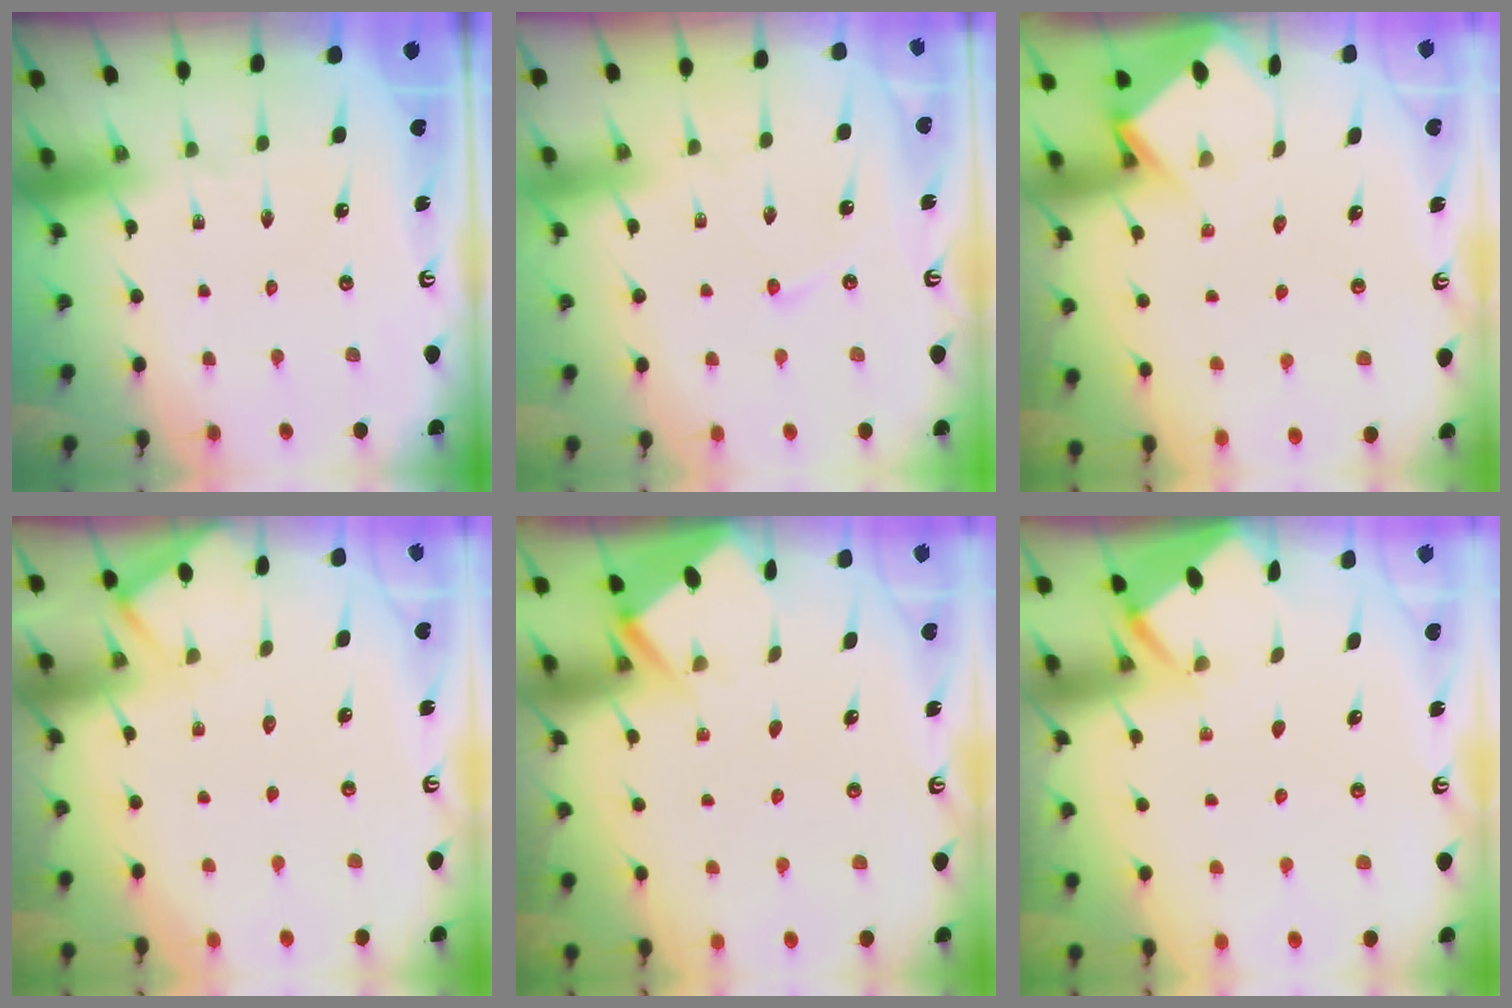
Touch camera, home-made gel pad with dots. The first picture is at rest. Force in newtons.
{"total": 2.9, "press": 2.9, "slide": 0.3}
{"total": 4.0, "press": 4.0, "slide": 0.3}
{"total": 5.3, "press": 5.3, "slide": 0.3}
{"total": 3.0, "press": 2.9, "slide": 0.4}
{"total": 2.6, "press": 2.6, "slide": 0.3}